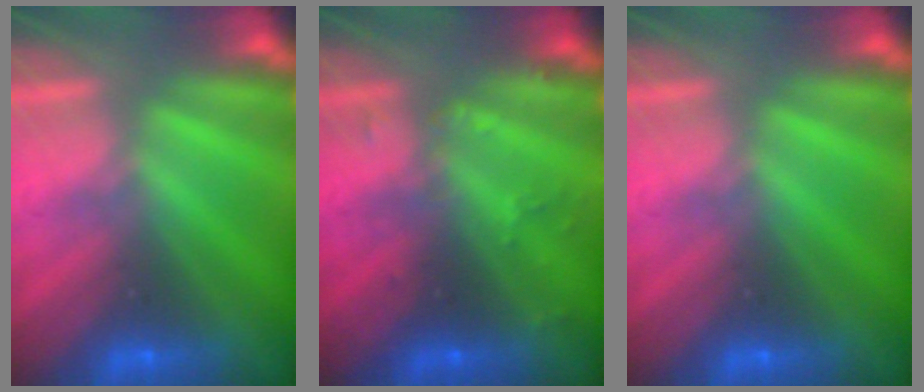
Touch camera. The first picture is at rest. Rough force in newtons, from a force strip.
{"total": 2.4}
{"total": 0.0}